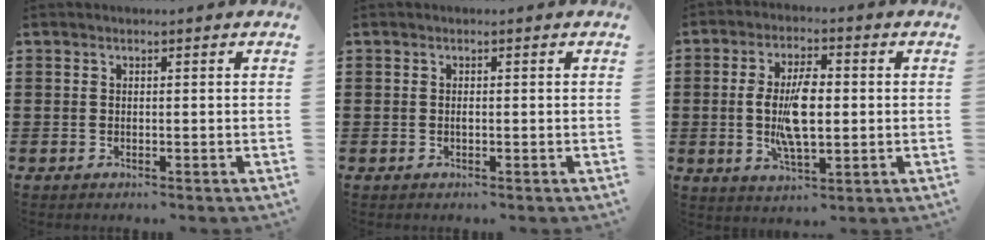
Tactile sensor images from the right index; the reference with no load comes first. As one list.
[{"total": 0.6, "force": [-0.1, 0.2, 0.5], "torque": [-0.012, -0.002, 0.000]}, {"total": 8.6, "force": [-0.2, 3.5, 7.9], "torque": [-0.170, -0.002, -0.010]}]